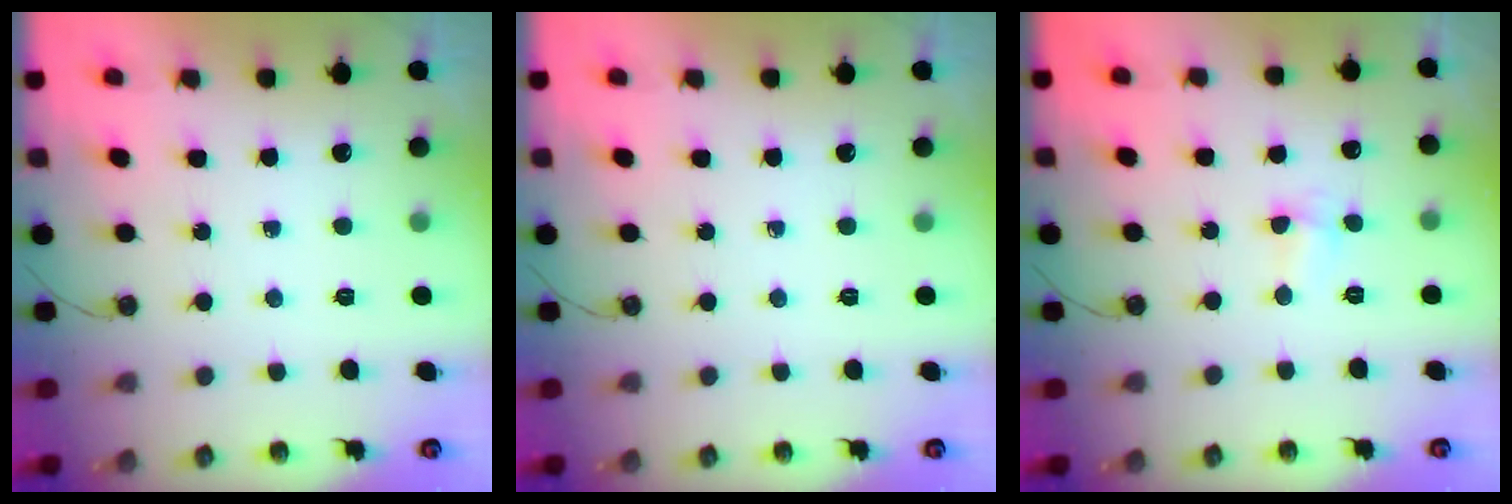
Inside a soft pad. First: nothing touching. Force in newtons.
{"total": 0.0}
{"total": 2.9, "press": 2.7, "slide": 1.0}